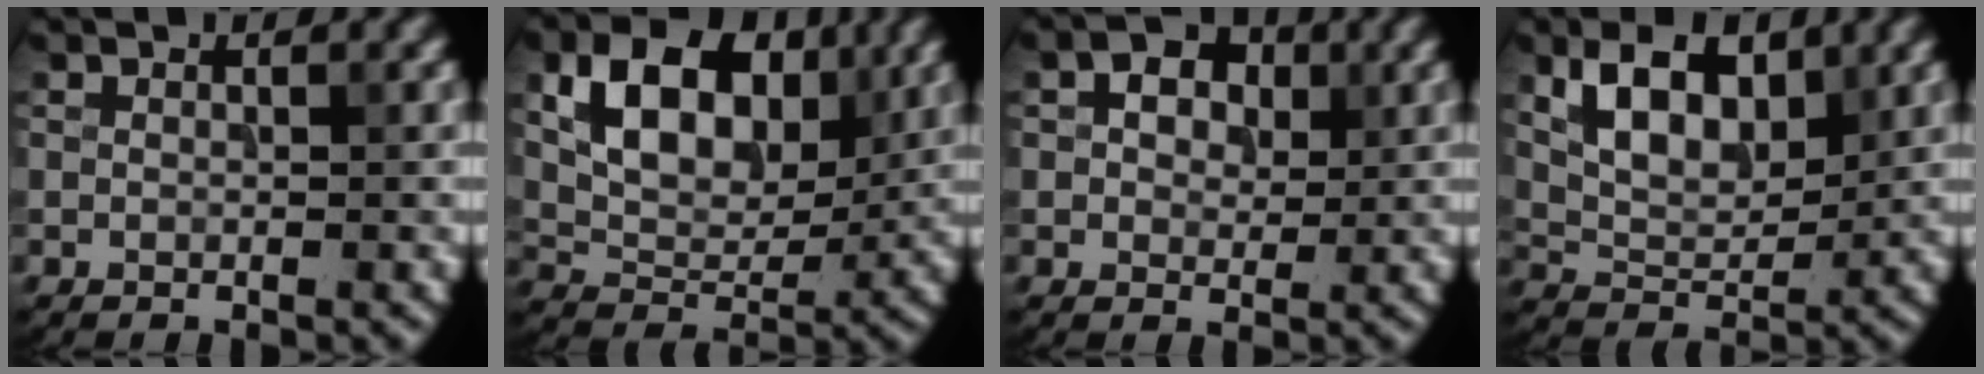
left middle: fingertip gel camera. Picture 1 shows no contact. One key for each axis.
{"total": 8.3, "fx": 2.7, "fy": 5.4, "fz": 5.7, "tx": -0.098, "ty": -0.005, "tz": 0.047}
{"total": 3.6, "fx": 1.2, "fy": 2.5, "fz": 2.4, "tx": -0.036, "ty": 0.004, "tz": 0.012}
{"total": 6.1, "fx": 2.6, "fy": 3.5, "fz": 4.3, "tx": -0.081, "ty": -0.003, "tz": 0.043}